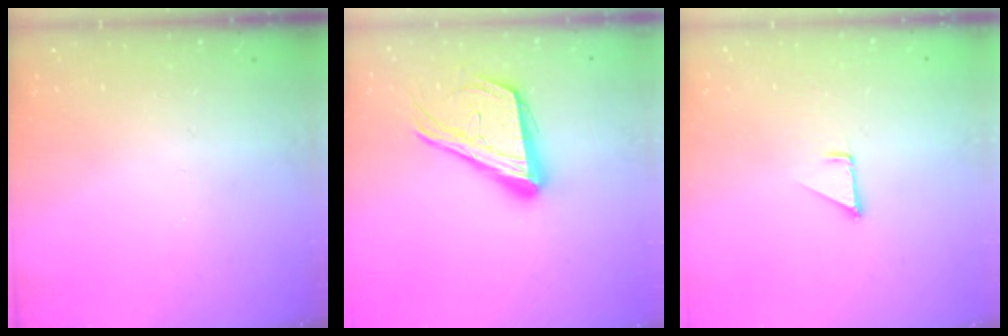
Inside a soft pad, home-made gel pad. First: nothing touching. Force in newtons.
{"total": 19.8, "press": 19.7, "slide": 2.6}
{"total": 1.3, "press": 1.3, "slide": 0.1}